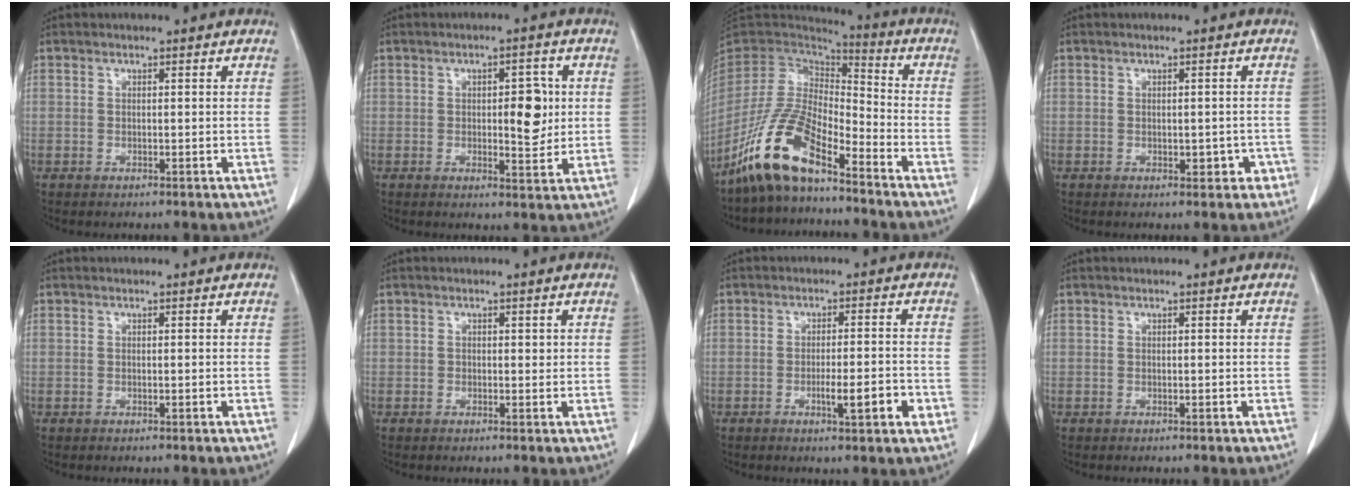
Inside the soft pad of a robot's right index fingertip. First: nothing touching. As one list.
[{"total": 5.6, "force": [0.6, 2.1, 5.2], "torque": [-0.066, -0.002, 0.009]}, {"total": 13.3, "force": [-9.4, 3.6, 8.7], "torque": [-0.187, 0.003, -0.185]}, {"total": 2.7, "force": [-0.9, 1.6, 2.0], "torque": [-0.014, 0.010, -0.005]}, {"total": 0.0}, {"total": 0.9, "force": [0.1, 0.6, 0.7], "torque": [-0.006, 0.000, 0.000]}, {"total": 5.5, "force": [-1.9, 0.7, 5.1], "torque": [-0.074, -0.002, -0.025]}, {"total": 0.0}]